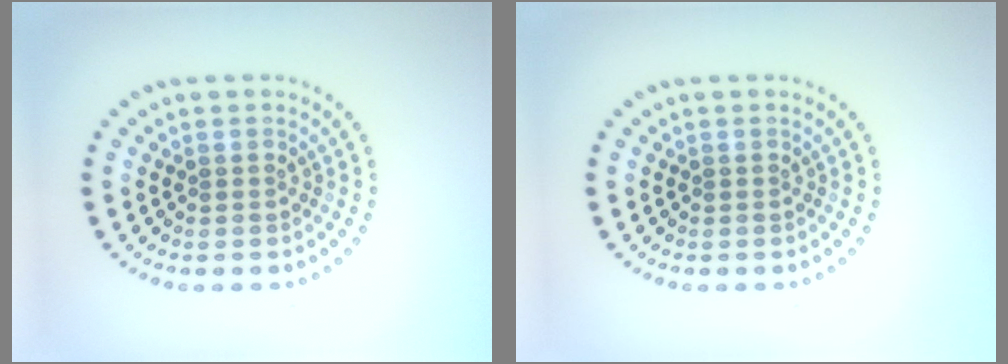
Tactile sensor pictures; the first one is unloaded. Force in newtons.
{"total": 0.0}